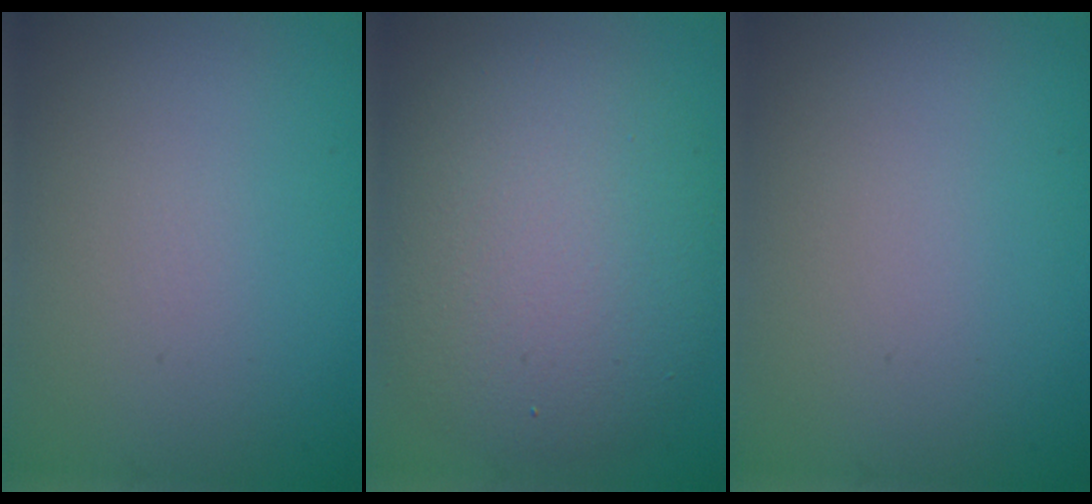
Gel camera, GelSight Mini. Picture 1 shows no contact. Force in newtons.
{"total": 8.5, "press": 8.4, "slide": 0.6}
{"total": 0.0}